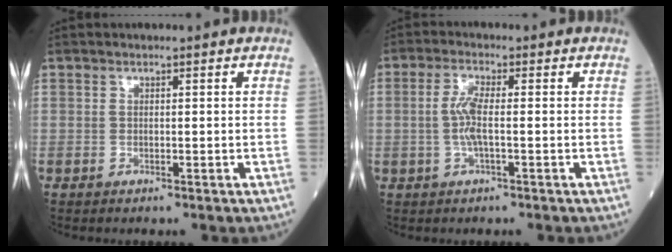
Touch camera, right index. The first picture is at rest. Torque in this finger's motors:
{"motor_torque": [0.54, -0.02, 0.35, 0.10]}